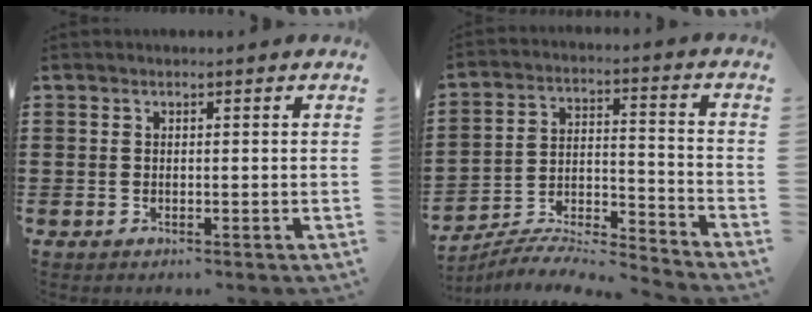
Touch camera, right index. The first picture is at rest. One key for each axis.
{"total": 6.6, "fx": -6.4, "fy": 0.6, "fz": 1.8, "tx": -0.035, "ty": -0.002, "tz": -0.129}